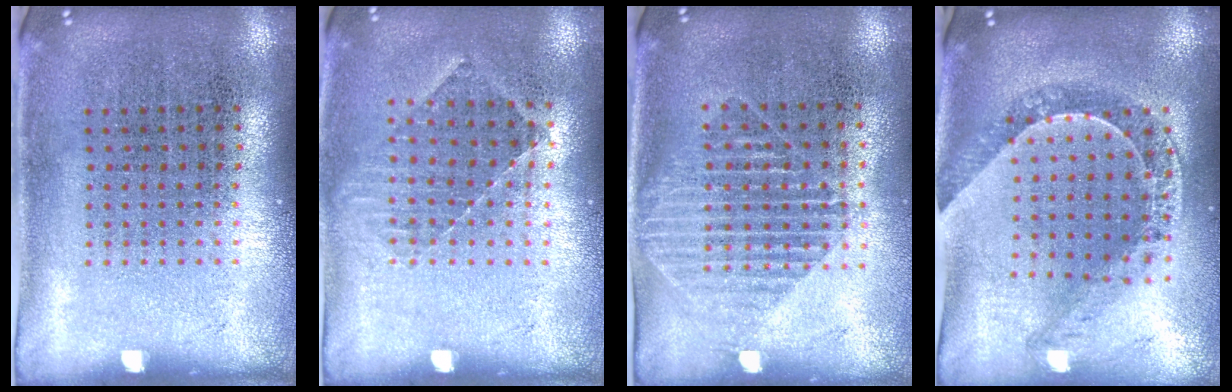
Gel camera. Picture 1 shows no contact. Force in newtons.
{"total": 0.9, "press": 0.9, "slide": 0.2}
{"total": 1.5, "press": 1.3, "slide": 0.8}
{"total": 1.1, "press": 1.1, "slide": 0.2}